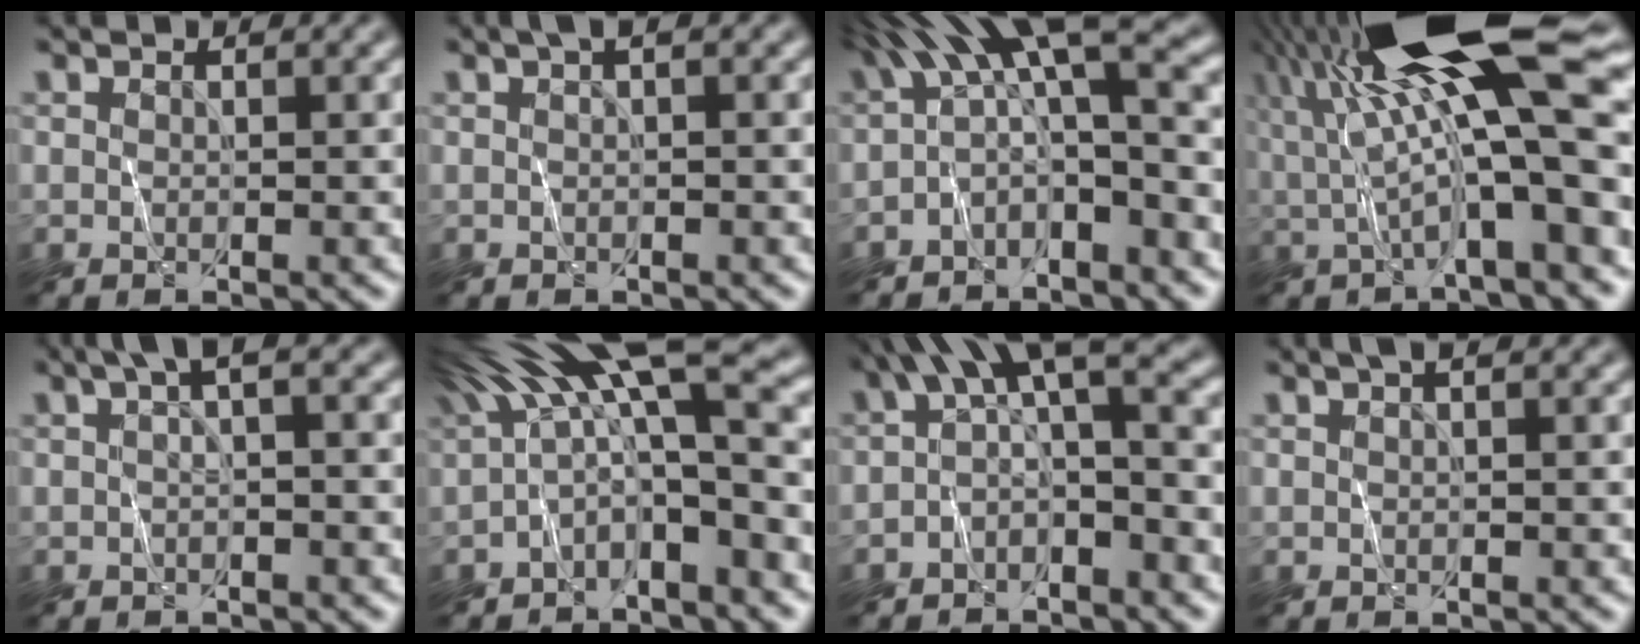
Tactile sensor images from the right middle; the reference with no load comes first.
{"total": 1.6, "force": [0.6, 0.5, 1.4], "torque": [-0.025, 0.006, 0.005]}
{"total": 8.9, "force": [-0.8, 2.6, 8.5], "torque": [-0.145, 0.026, -0.033]}
{"total": 16.5, "force": [4.9, 3.8, 15.3], "torque": [-0.246, 0.021, 0.081]}
{"total": 3.2, "force": [0.5, 0.9, 3.1], "torque": [-0.054, 0.010, -0.002]}
{"total": 11.2, "force": [0.4, 2.6, 10.9], "torque": [-0.180, 0.026, -0.002]}
{"total": 7.0, "force": [-0.6, 2.6, 6.5], "torque": [-0.107, 0.020, -0.031]}
{"total": 1.5, "force": [0.8, 0.3, 1.3], "torque": [-0.022, 0.007, 0.009]}